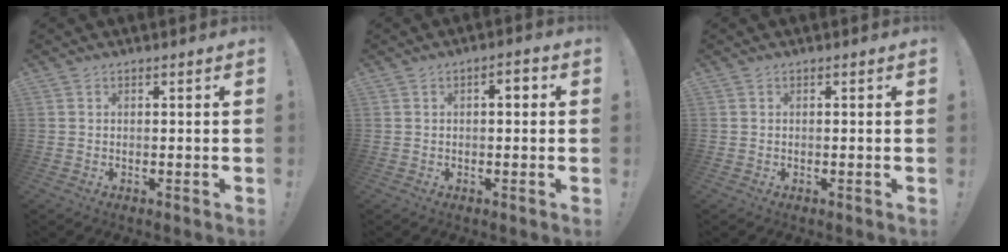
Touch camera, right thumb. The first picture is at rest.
{"total": 2.9, "force": [-0.1, 1.4, 2.5], "torque": [-0.035, 0.007, -0.007]}
{"total": 0.0}